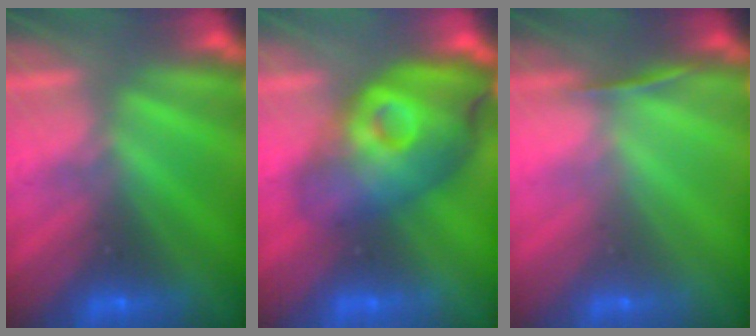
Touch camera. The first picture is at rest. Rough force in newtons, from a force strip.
{"total": 3.7}
{"total": 1.3}